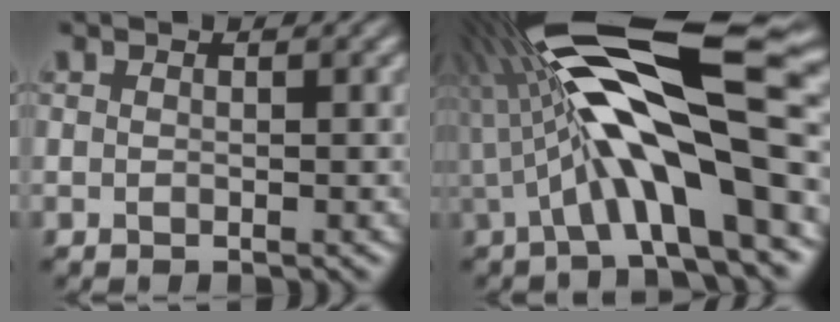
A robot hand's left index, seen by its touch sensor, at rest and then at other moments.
{"total": 14.1, "force": [-0.2, 3.6, 13.6], "torque": [-0.227, 0.038, -0.005]}